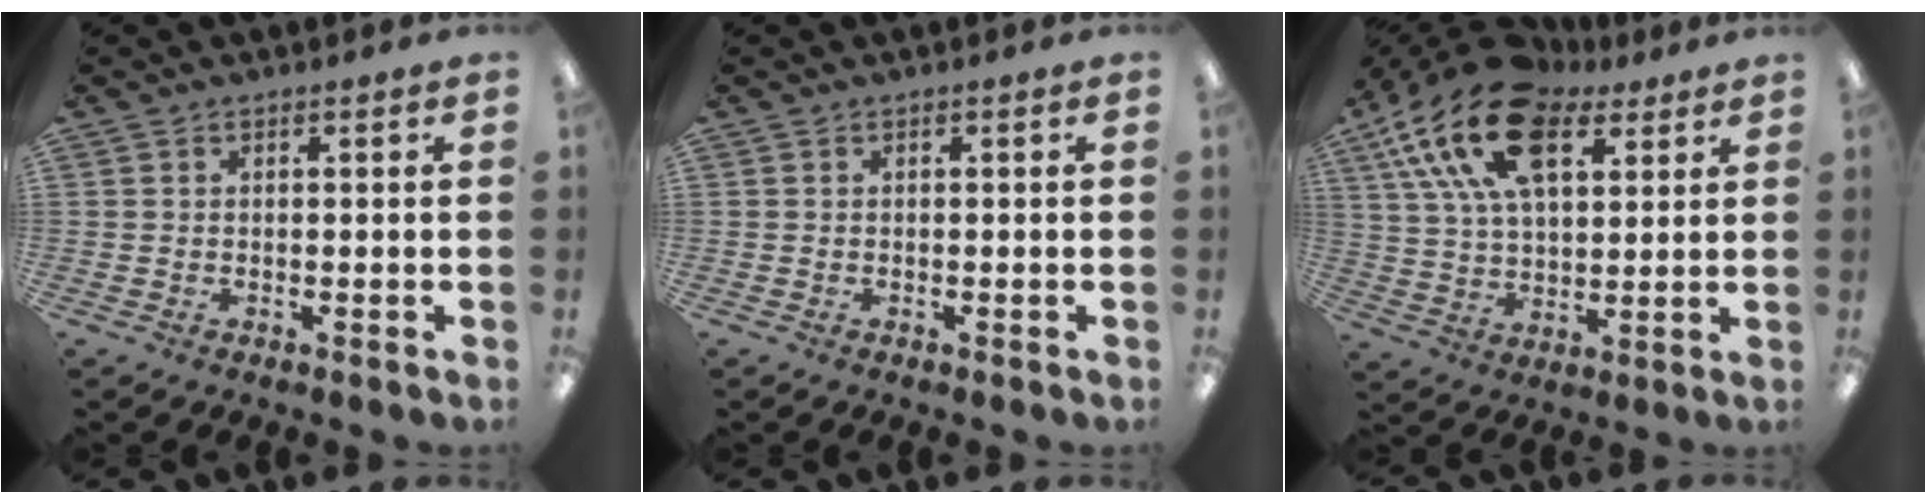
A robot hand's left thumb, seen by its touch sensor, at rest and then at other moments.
{"total": 0.0}
{"total": 23.0, "force": [12.0, 12.5, 15.1], "torque": [-0.303, -0.038, 0.214]}